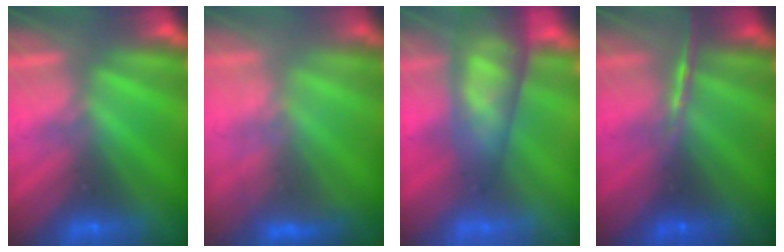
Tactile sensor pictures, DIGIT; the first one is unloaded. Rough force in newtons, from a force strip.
{"total": 2.4}
{"total": 10.3}
{"total": 1.5}